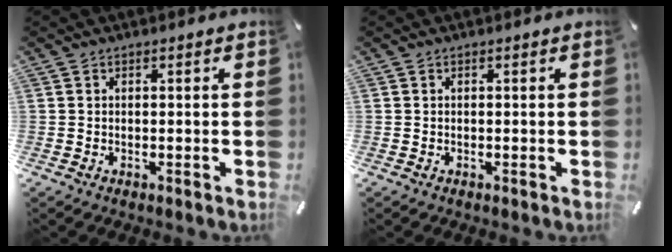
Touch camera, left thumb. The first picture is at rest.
{"total": 0.0}